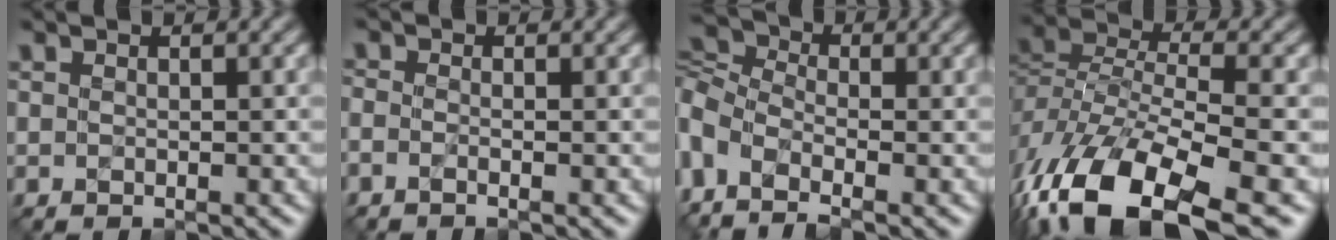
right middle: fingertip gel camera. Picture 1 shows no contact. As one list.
[{"total": 0.8, "force": [-0.8, -0.1, 0.0], "torque": [-0.016, -0.006, -0.017]}, {"total": 5.2, "force": [-2.3, 3.0, 3.5], "torque": [-0.125, 0.006, -0.057]}, {"total": 12.8, "force": [-8.2, 5.2, 8.4], "torque": [-0.218, -0.007, -0.127]}]